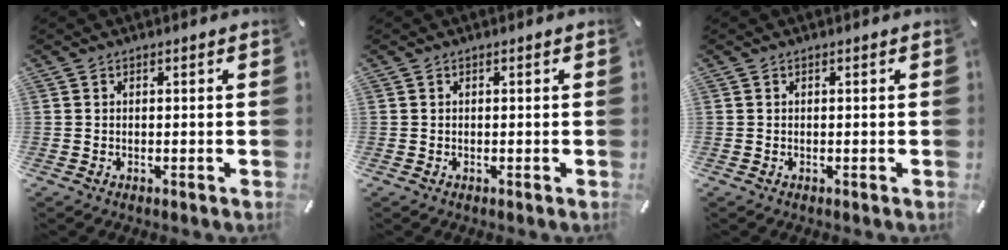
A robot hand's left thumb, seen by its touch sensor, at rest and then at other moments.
{"total": 0.0}
{"total": 0.0}